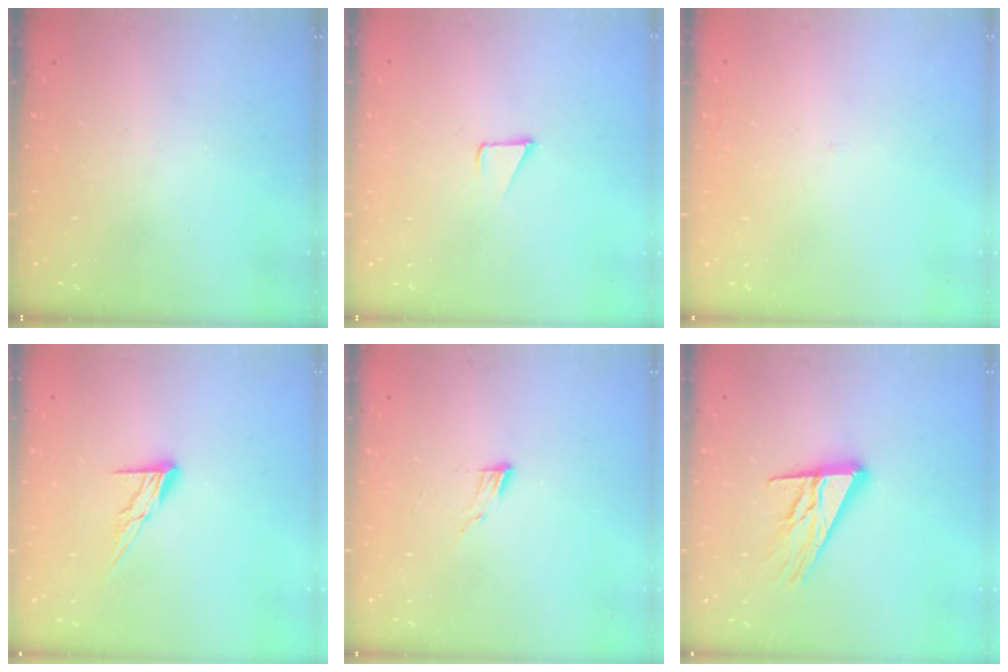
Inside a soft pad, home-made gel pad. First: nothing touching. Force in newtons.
{"total": 1.6, "press": 1.6, "slide": 0.1}
{"total": 1.4, "press": 1.4, "slide": 0.1}
{"total": 7.3, "press": 7.3, "slide": 0.3}
{"total": 4.7, "press": 4.7, "slide": 0.4}
{"total": 13.0, "press": 13.0, "slide": 1.0}